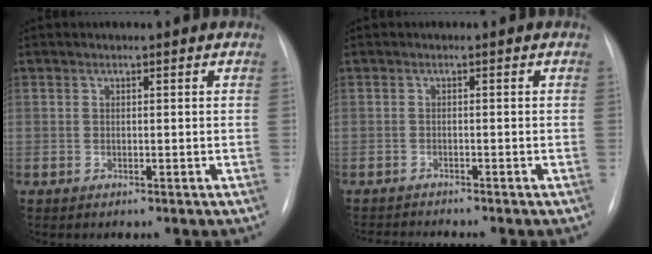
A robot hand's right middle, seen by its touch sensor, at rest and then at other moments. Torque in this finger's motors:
{"motor_torque": [0.04, -0.05, 0.01, 0.01]}